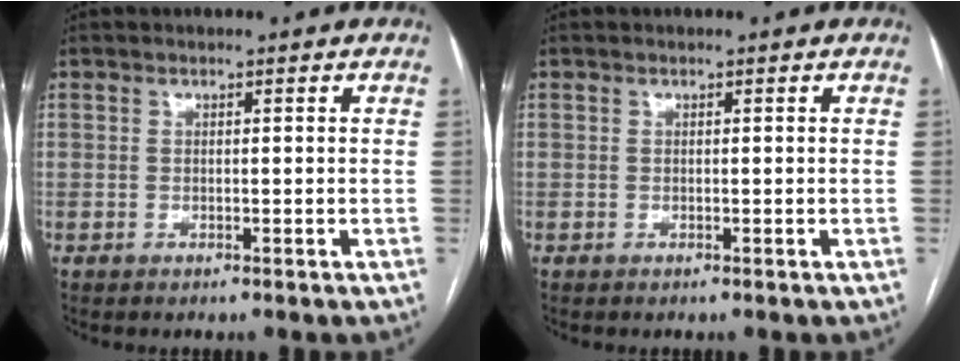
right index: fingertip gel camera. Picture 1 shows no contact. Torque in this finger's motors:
{"motor_torque": [0.00, 0.00, 0.00, 0.00]}